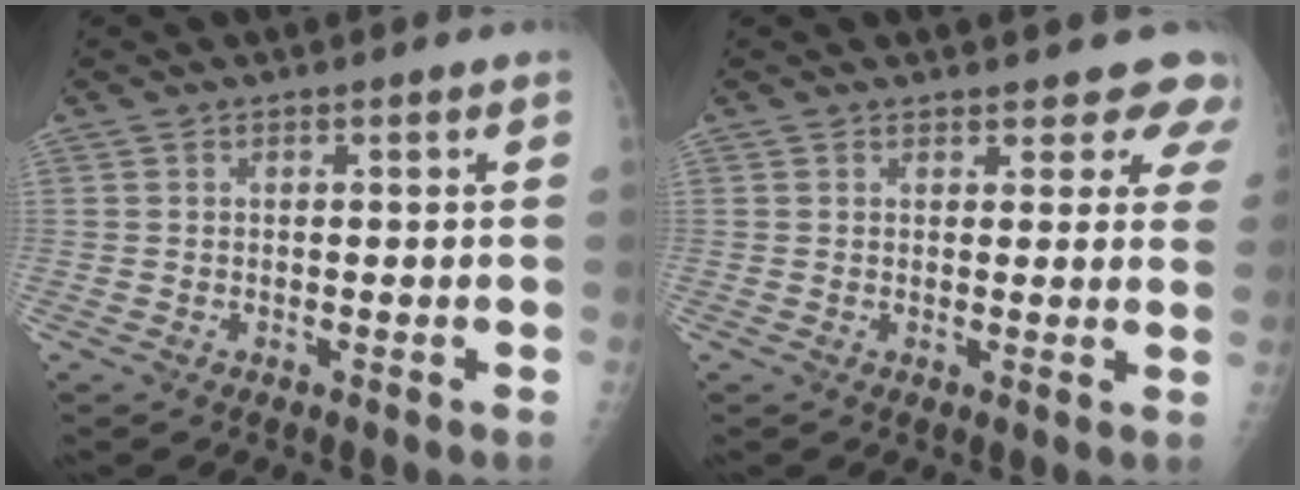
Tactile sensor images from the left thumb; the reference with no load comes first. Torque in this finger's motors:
{"motor_torque": [-0.09, -0.12, -0.11, -0.11, 0.04]}